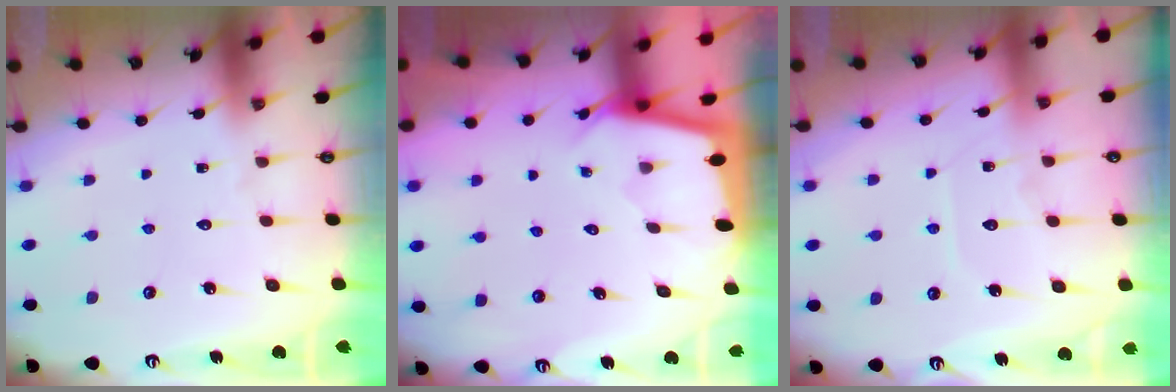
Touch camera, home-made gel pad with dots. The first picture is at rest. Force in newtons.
{"total": 2.0, "press": 2.0, "slide": 0.2}
{"total": 6.4, "press": 6.4, "slide": 0.7}